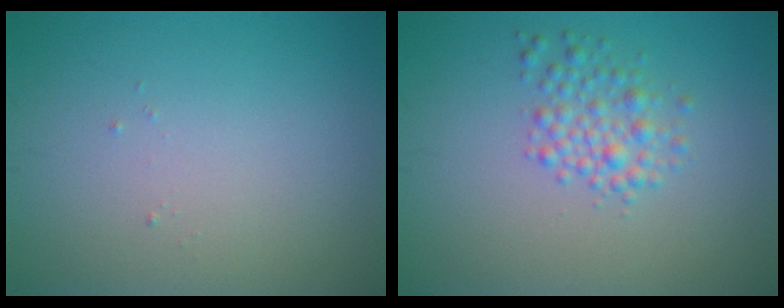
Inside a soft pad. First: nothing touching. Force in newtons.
{"total": 2.6, "press": 2.6, "slide": 0.1}